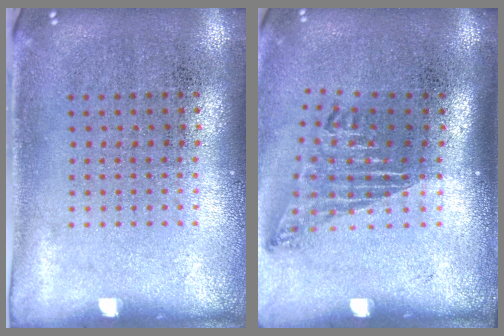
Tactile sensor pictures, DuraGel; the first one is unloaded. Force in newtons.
{"total": 1.7, "press": 1.1, "slide": 1.3}